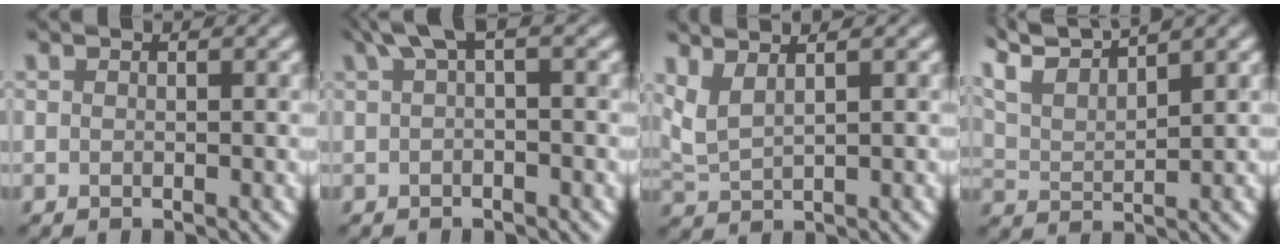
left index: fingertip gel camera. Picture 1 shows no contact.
{"total": 2.2, "force": [0.8, 0.4, 2.0], "torque": [-0.033, 0.010, 0.013]}
{"total": 2.2, "force": [1.7, 0.5, 1.3], "torque": [-0.029, 0.005, 0.043]}
{"total": 6.5, "force": [5.8, 0.9, 2.8], "torque": [-0.060, 0.020, 0.100]}